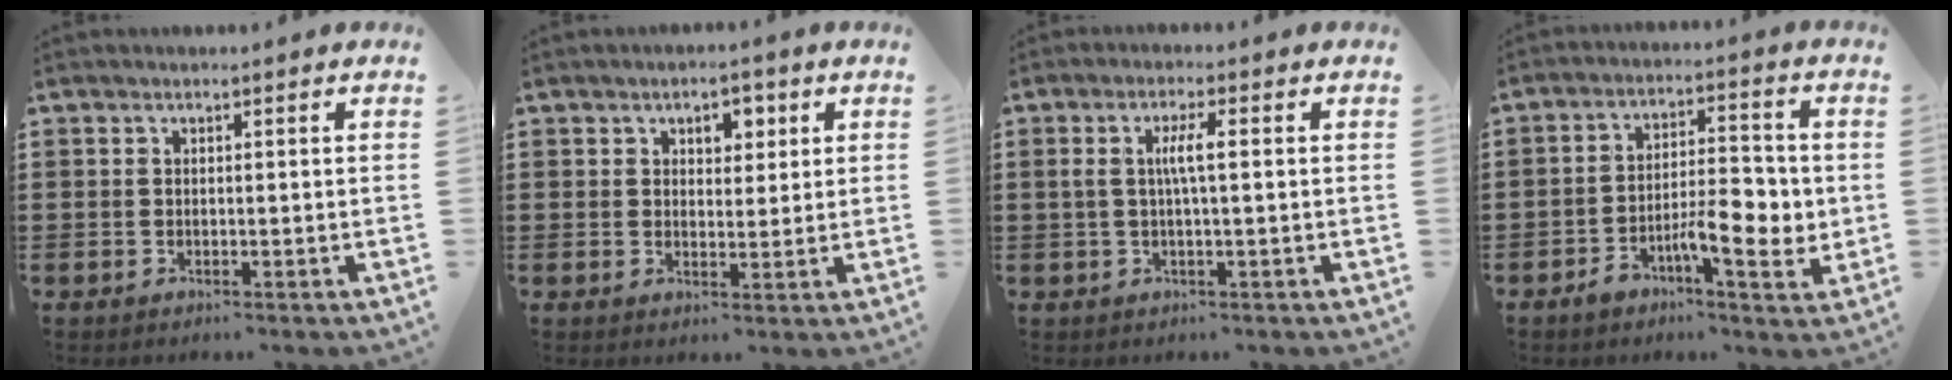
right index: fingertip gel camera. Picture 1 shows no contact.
{"total": 3.2, "force": [1.5, 2.1, 1.8], "torque": [-0.027, 0.006, 0.020]}
{"total": 3.8, "force": [0.3, 0.6, 3.7], "torque": [-0.071, 0.003, 0.001]}
{"total": 8.3, "force": [-2.6, 3.4, 7.1], "torque": [-0.099, 0.006, -0.044]}